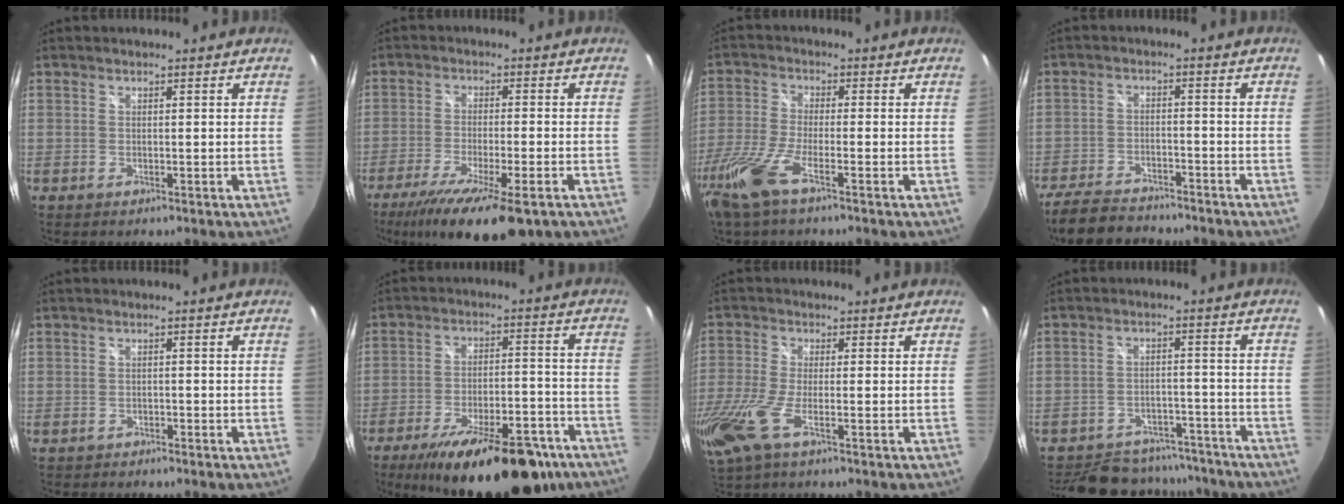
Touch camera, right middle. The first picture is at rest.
{"total": 16.0, "force": [-10.7, 3.4, 11.4], "torque": [-0.219, -0.055, -0.173]}
{"total": 10.0, "force": [-6.4, 1.2, 7.6], "torque": [-0.182, -0.030, -0.132]}
{"total": 11.8, "force": [-10.1, 4.0, 4.7], "torque": [-0.124, -0.013, -0.164]}
{"total": 1.0, "force": [-0.9, 0.3, 0.0], "torque": [-0.001, 0.000, -0.017]}
{"total": 23.7, "force": [-17.1, 8.0, 14.3], "torque": [-0.228, -0.023, -0.234]}
{"total": 10.4, "force": [-5.3, 2.1, 8.6], "torque": [-0.208, -0.039, -0.106]}
{"total": 18.5, "force": [-15.7, 7.5, 6.2], "torque": [-0.143, 0.024, -0.200]}